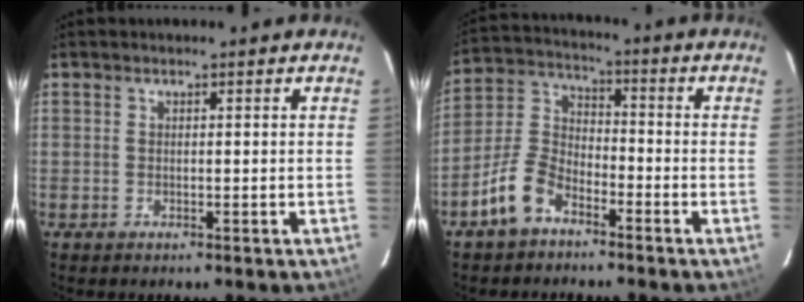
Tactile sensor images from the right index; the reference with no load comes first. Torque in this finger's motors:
{"motor_torque": [0.75, -0.76, 0.22, 0.06]}